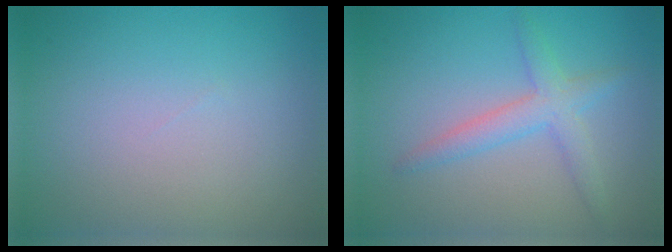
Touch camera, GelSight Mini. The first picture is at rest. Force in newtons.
{"total": 2.9, "press": 2.9, "slide": 0.1}